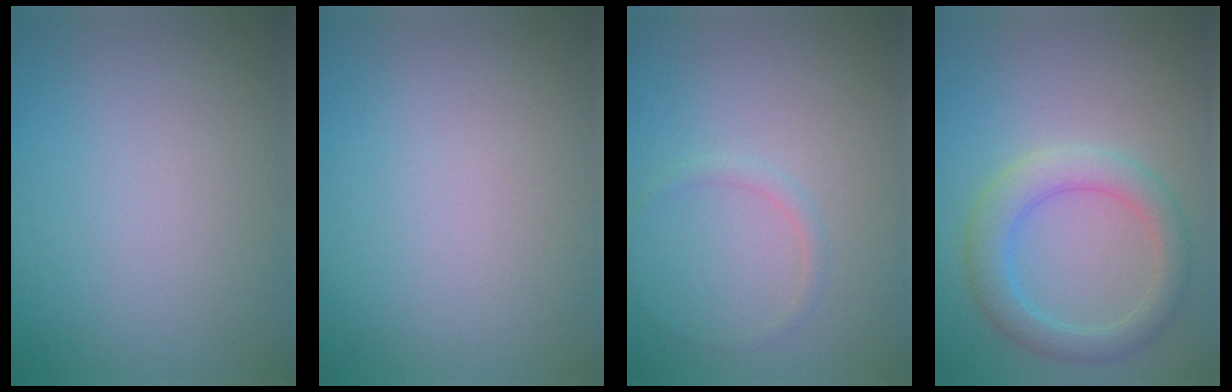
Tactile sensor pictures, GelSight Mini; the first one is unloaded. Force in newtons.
{"total": 0.0}
{"total": 0.8, "press": 0.8, "slide": 0.0}
{"total": 3.7, "press": 3.7, "slide": 0.2}